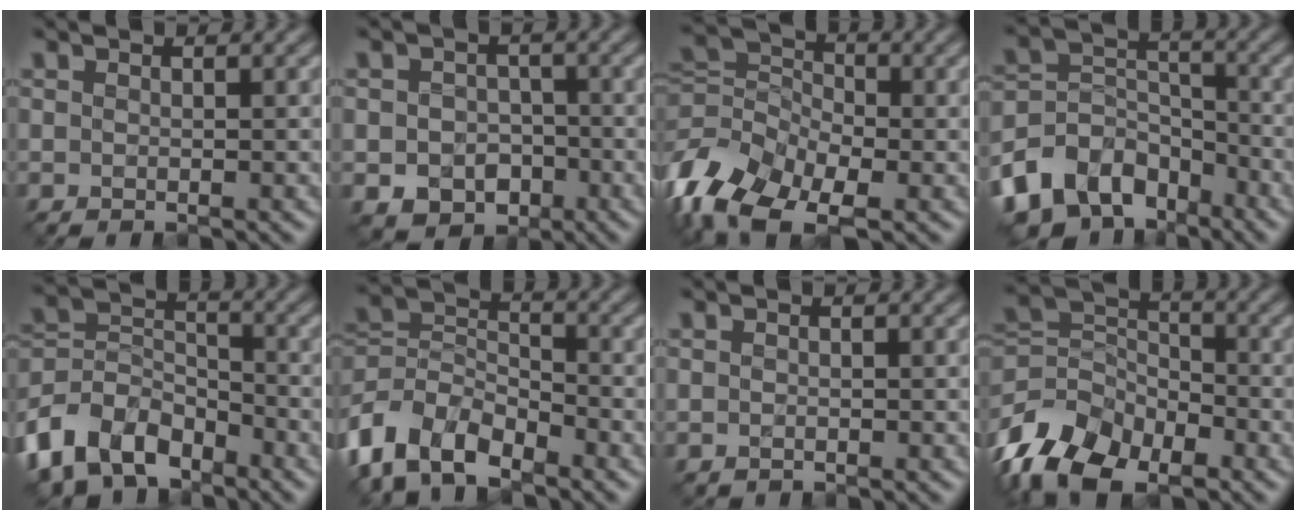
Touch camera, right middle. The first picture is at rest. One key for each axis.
{"total": 4.1, "fx": -1.6, "fy": 3.3, "fz": 1.9, "tx": -0.022, "ty": -0.008, "tz": -0.023}
{"total": 8.8, "fx": -4.0, "fy": 5.8, "fz": 5.3, "tx": -0.113, "ty": -0.001, "tz": -0.092}
{"total": 8.8, "fx": -6.4, "fy": 5.5, "fz": 2.7, "tx": -0.040, "ty": 0.012, "tz": -0.122}
{"total": 8.8, "fx": -5.8, "fy": 5.4, "fz": 3.8, "tx": -0.080, "ty": 0.002, "tz": -0.128}
{"total": 7.6, "fx": -4.9, "fy": 4.1, "fz": 4.0, "tx": -0.084, "ty": -0.003, "tz": -0.110}
{"total": 0.0}
{"total": 10.4, "fx": -6.0, "fy": 6.6, "fz": 5.4, "tx": -0.113, "ty": -0.004, "tz": -0.126}